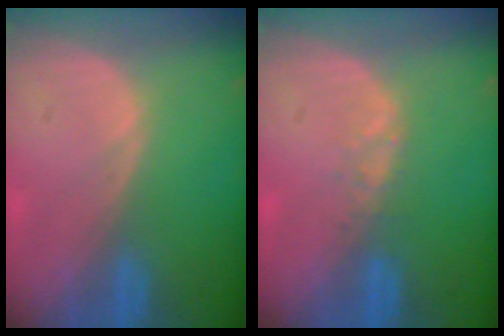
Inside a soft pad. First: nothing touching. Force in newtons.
{"total": 1.4, "press": 1.4, "slide": 0.2}